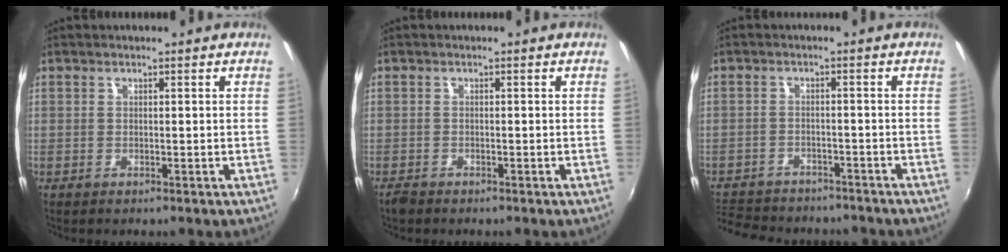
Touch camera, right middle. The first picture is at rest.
{"total": 1.5, "force": [-1.4, 0.6, 0.4], "torque": [-0.012, -0.006, -0.028]}
{"total": 13.2, "force": [-11.3, 5.2, 4.6], "torque": [-0.120, -0.003, -0.167]}